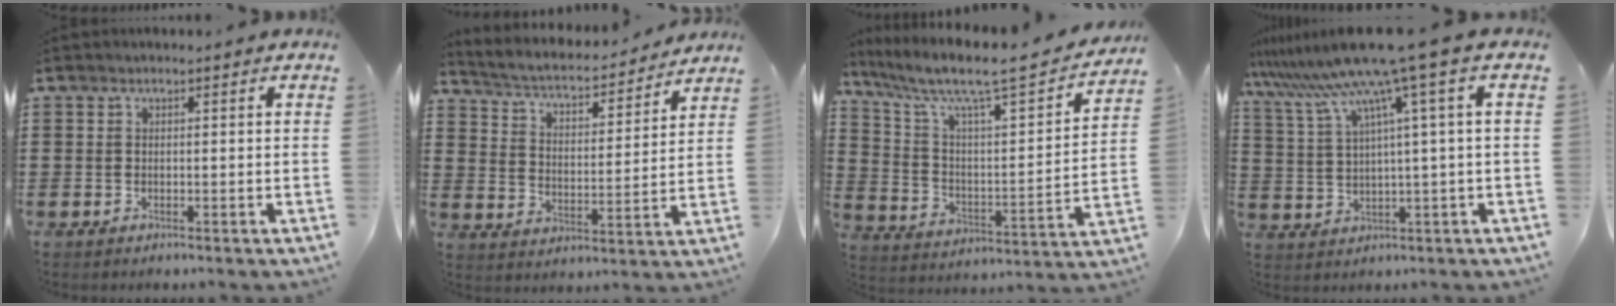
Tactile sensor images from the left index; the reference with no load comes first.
{"total": 4.0, "force": [3.7, 0.5, 1.4], "torque": [-0.049, -0.032, 0.054]}
{"total": 8.1, "force": [6.4, 1.1, 4.7], "torque": [-0.124, -0.052, 0.100]}
{"total": 10.1, "force": [6.2, -0.8, 8.0], "torque": [-0.189, -0.037, 0.096]}